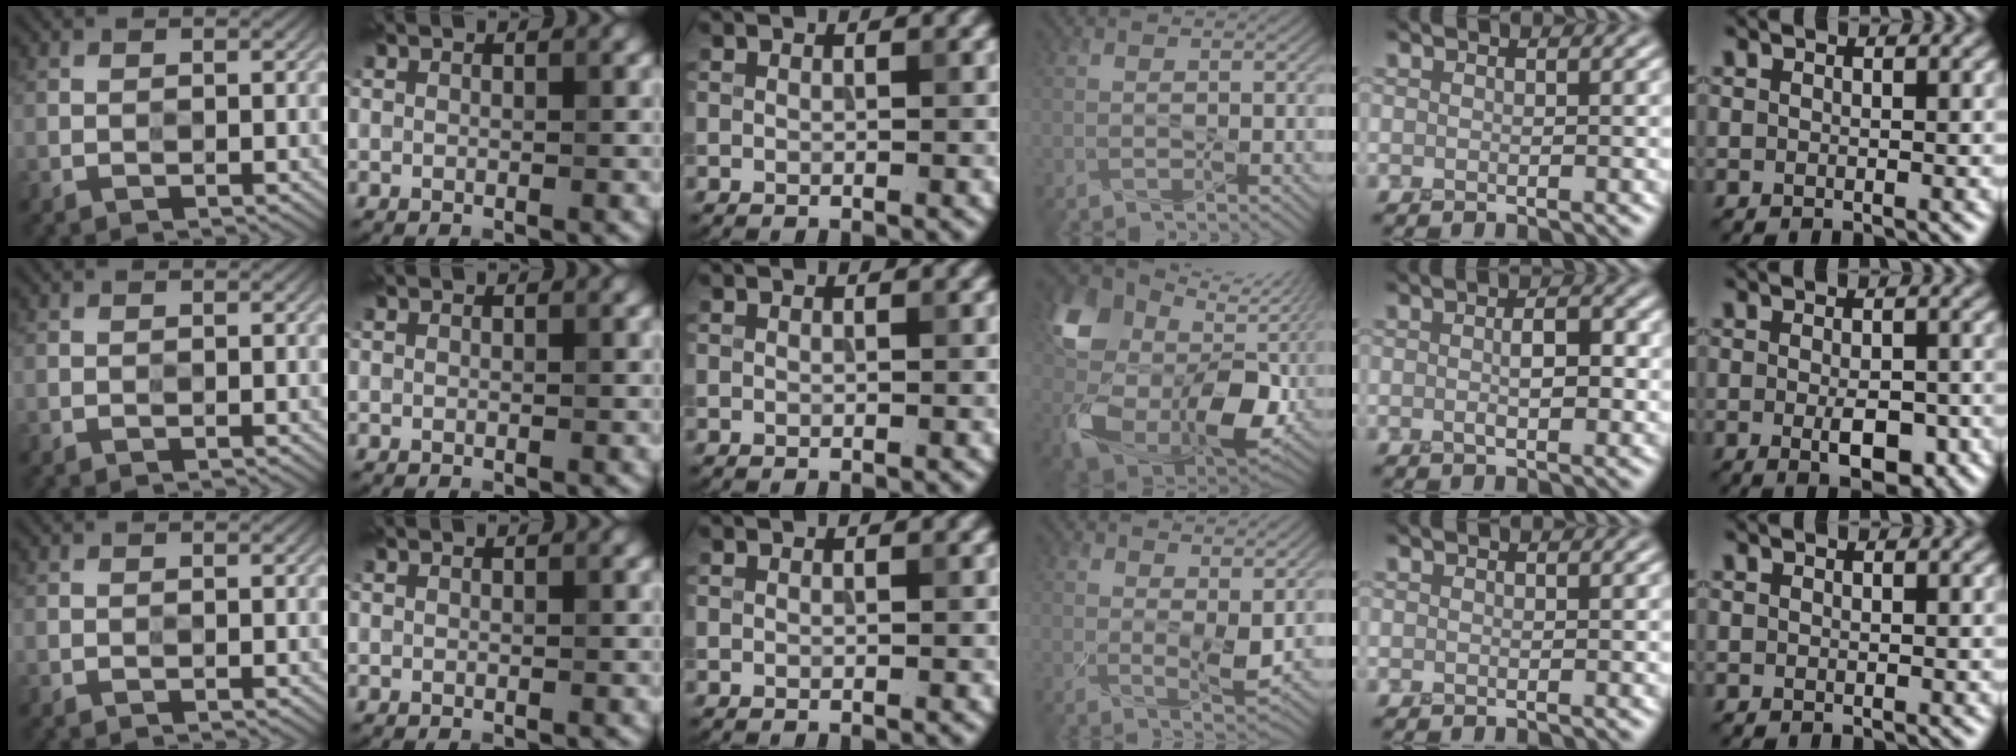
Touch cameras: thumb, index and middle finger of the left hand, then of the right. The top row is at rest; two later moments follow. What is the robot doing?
{"motion": "squeeze", "object": "stress ball aka squeeze ball"}